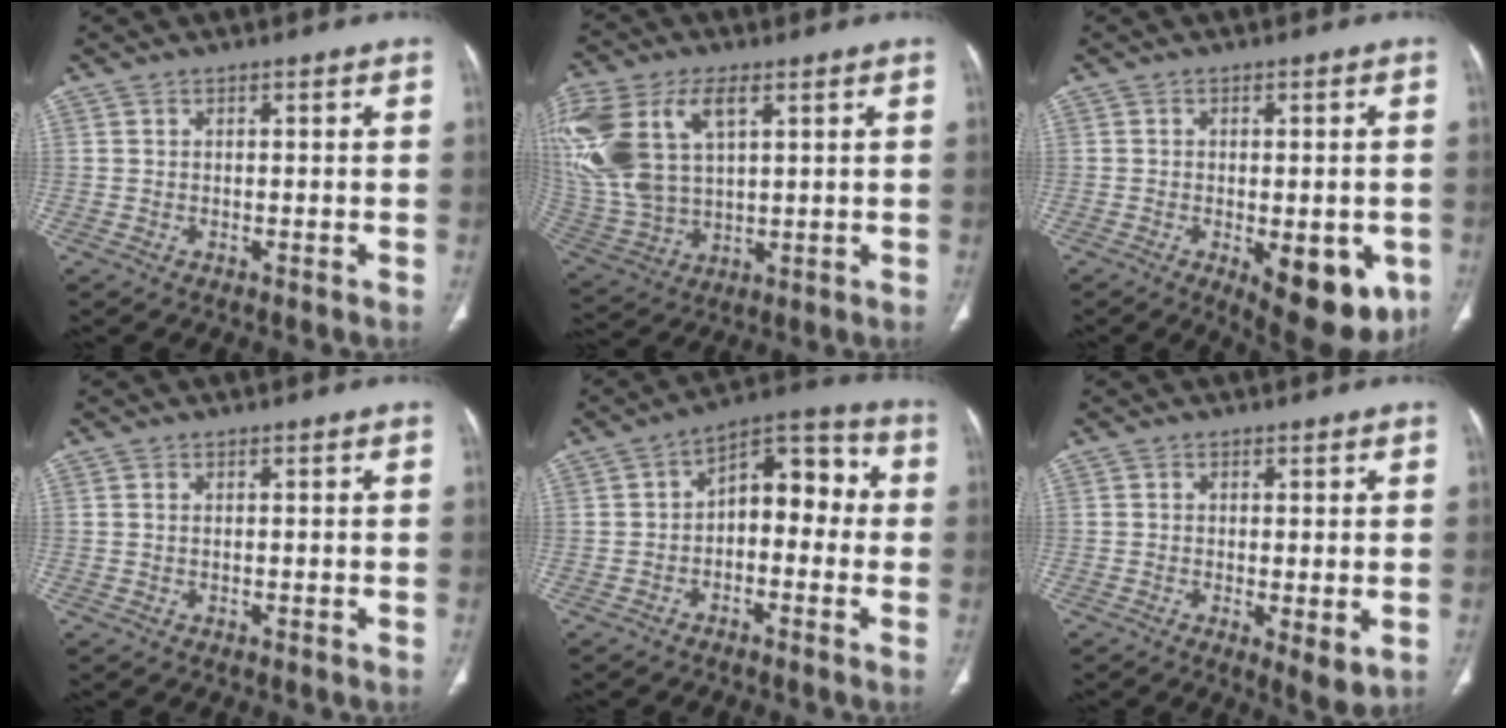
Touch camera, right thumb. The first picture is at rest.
{"total": 22.3, "force": [7.6, 12.8, 16.7], "torque": [-0.400, 0.002, 0.151]}
{"total": 13.0, "force": [-4.5, 5.8, 10.7], "torque": [-0.120, -0.009, -0.045]}
{"total": 0.0}
{"total": 10.6, "force": [-0.3, 6.3, 8.5], "torque": [-0.081, 0.046, -0.020]}
{"total": 4.4, "force": [-0.8, 1.4, 4.1], "torque": [-0.069, -0.017, -0.013]}